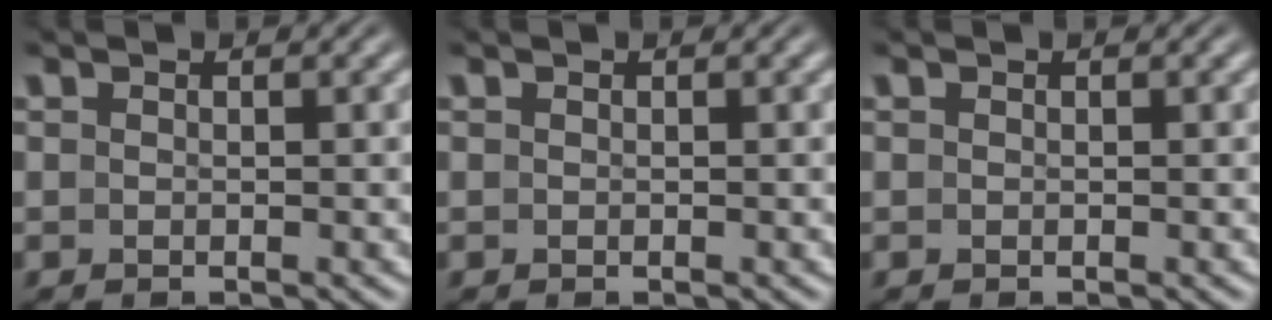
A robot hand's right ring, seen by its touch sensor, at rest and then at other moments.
{"total": 0.0}
{"total": 0.0}